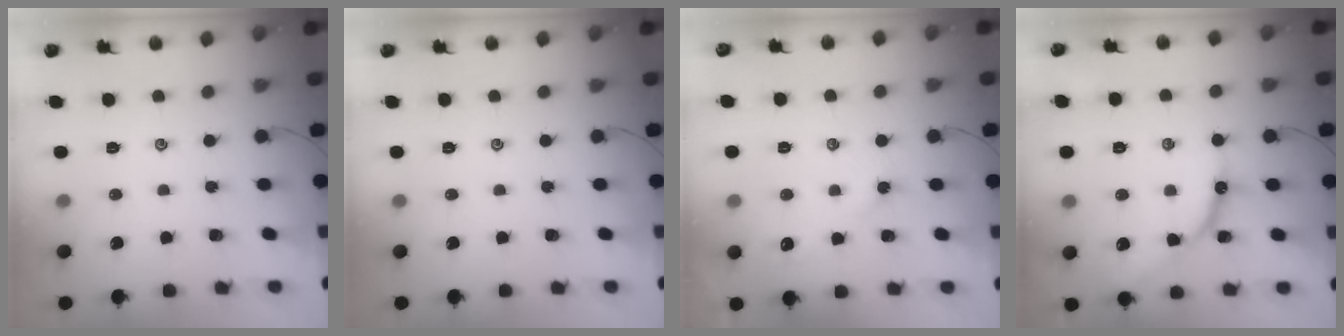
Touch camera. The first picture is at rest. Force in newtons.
{"total": 0.0}
{"total": 3.0, "press": 2.9, "slide": 0.4}
{"total": 11.0, "press": 10.9, "slide": 0.9}